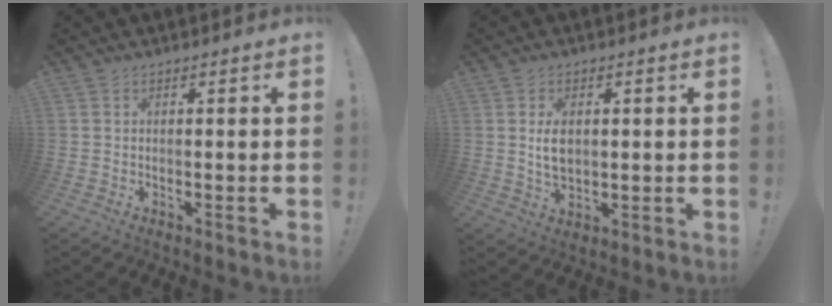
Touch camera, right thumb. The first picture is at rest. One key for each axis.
{"total": 6.0, "fx": 0.9, "fy": 3.8, "fz": 4.5, "tx": -0.070, "ty": -0.007, "tz": 0.009}